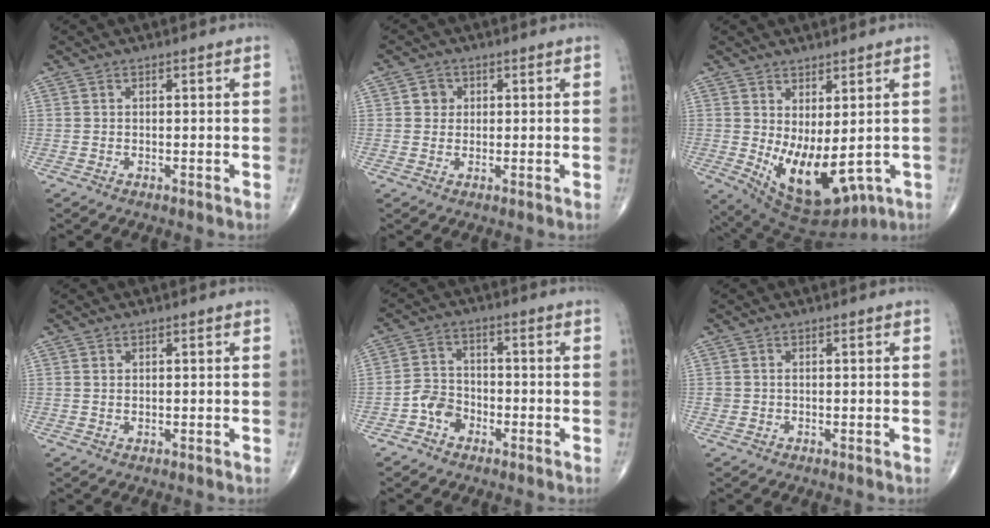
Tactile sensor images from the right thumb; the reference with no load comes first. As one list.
[{"total": 2.7, "force": [0.6, 2.5, 0.8], "torque": [0.003, 0.002, 0.004]}, {"total": 12.9, "force": [-0.9, 6.2, 11.3], "torque": [-0.176, -0.018, 0.016]}, {"total": 0.8, "force": [0.3, 0.4, 0.5], "torque": [-0.009, -0.002, 0.006]}, {"total": 5.2, "force": [-2.6, 4.0, 2.0], "torque": [-0.017, 0.024, -0.056]}, {"total": 0.8, "force": [0.0, 0.7, 0.5], "torque": [-0.007, 0.000, 0.000]}]